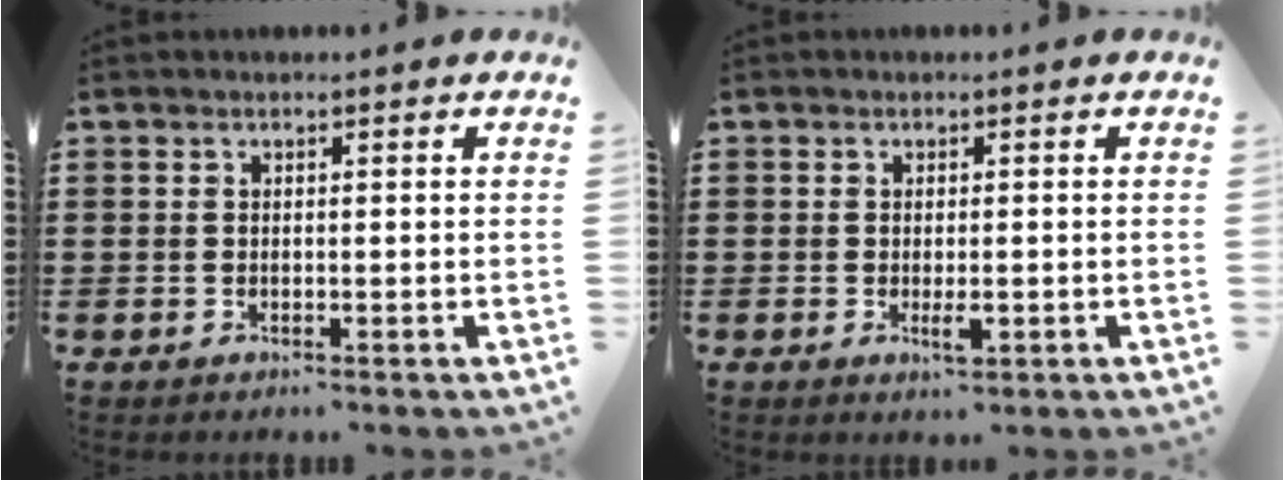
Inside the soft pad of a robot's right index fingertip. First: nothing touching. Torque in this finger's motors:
{"motor_torque": [0.91, 0.22, 0.13, 0.07]}